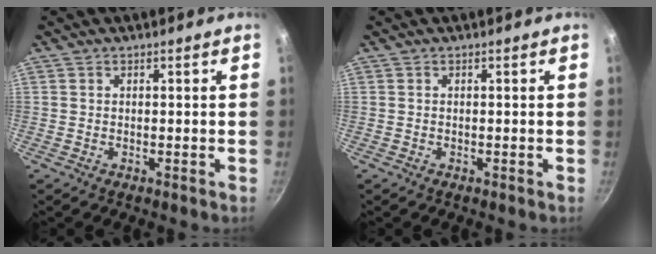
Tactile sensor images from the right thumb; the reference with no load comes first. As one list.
[{"total": 0.0}]